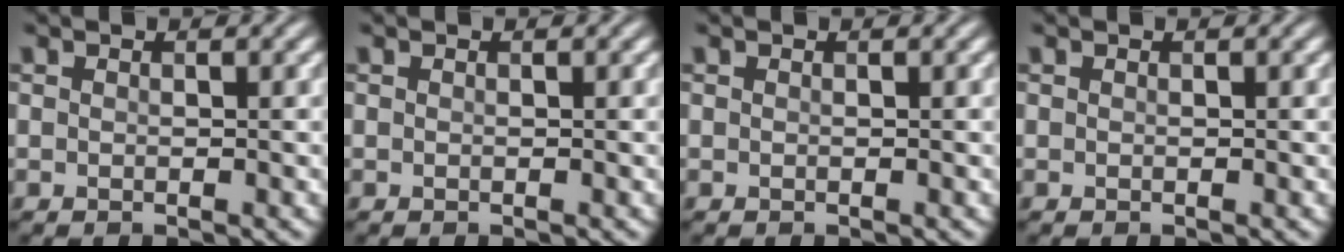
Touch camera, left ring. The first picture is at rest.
{"total": 0.0}
{"total": 0.0}
{"total": 0.0}